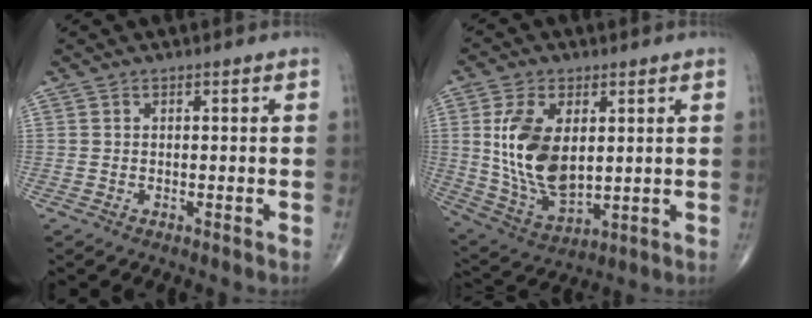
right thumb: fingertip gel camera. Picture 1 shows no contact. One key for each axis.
{"total": 15.4, "fx": 2.5, "fy": 8.7, "fz": 12.5, "tx": -0.229, "ty": -0.017, "tz": 0.061}